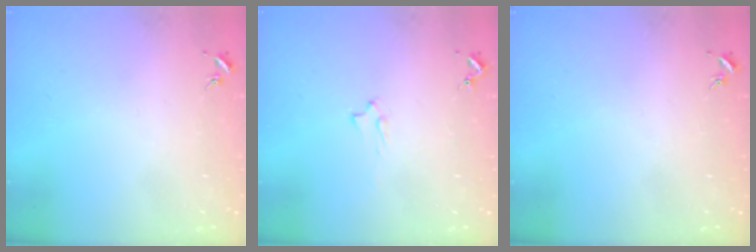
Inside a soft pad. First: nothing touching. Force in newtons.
{"total": 2.0, "press": 2.0, "slide": 0.4}
{"total": 0.0}